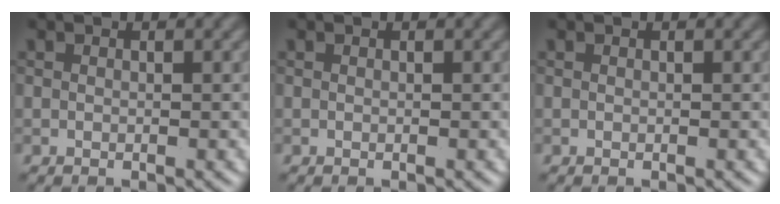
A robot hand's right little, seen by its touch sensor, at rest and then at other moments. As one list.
[{"total": 0.0}, {"total": 0.0}]